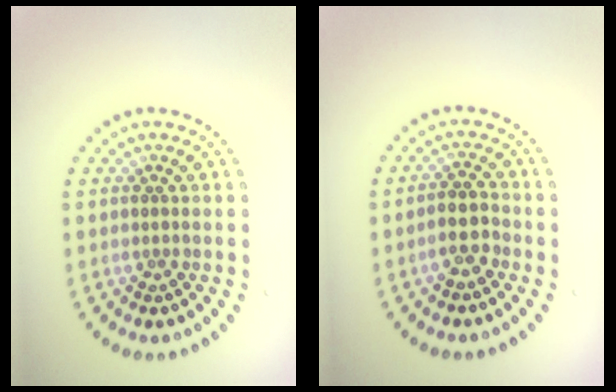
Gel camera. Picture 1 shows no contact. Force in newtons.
{"total": 2.3, "press": 2.1, "slide": 1.0}